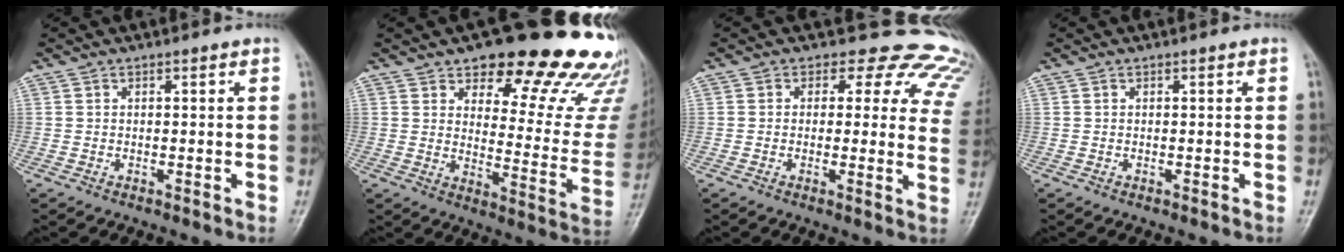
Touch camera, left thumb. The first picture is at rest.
{"total": 24.2, "force": [17.8, 8.8, 13.9], "torque": [-0.124, -0.105, 0.219]}
{"total": 14.8, "force": [10.5, 8.4, 6.1], "torque": [-0.013, -0.033, 0.082]}
{"total": 0.0}